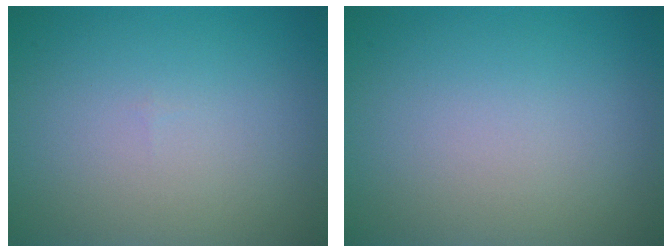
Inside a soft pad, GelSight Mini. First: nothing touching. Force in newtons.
{"total": 0.0}